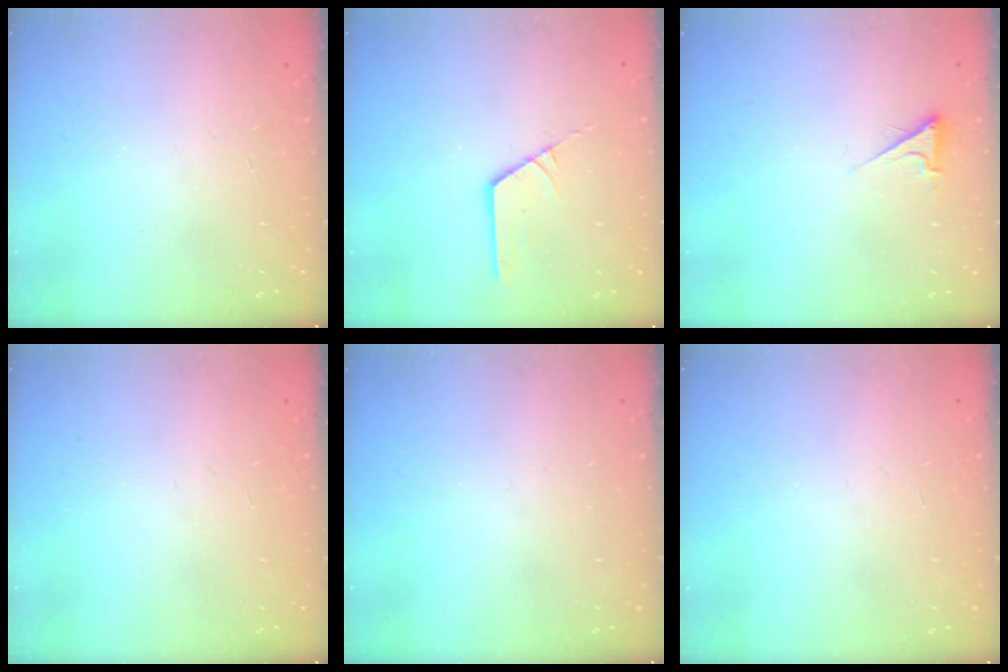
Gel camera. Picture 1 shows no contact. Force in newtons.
{"total": 2.3, "press": 2.3, "slide": 0.3}
{"total": 4.0, "press": 4.0, "slide": 0.7}
{"total": 0.0}
{"total": 0.0}
{"total": 0.0}